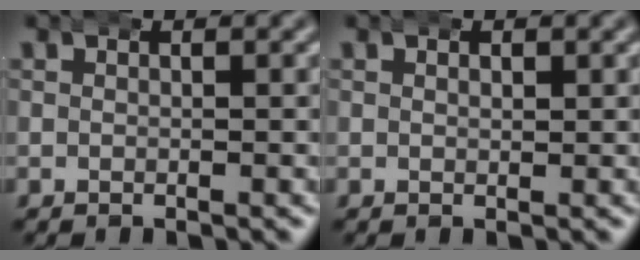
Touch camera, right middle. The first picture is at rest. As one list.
[{"total": 0.6, "force": [0.3, 0.3, 0.3], "torque": [-0.003, -0.003, 0.005]}]